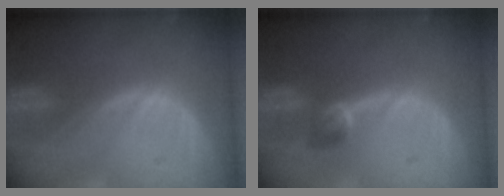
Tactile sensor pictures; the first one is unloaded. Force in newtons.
{"total": 2.6, "press": 2.4, "slide": 1.0}